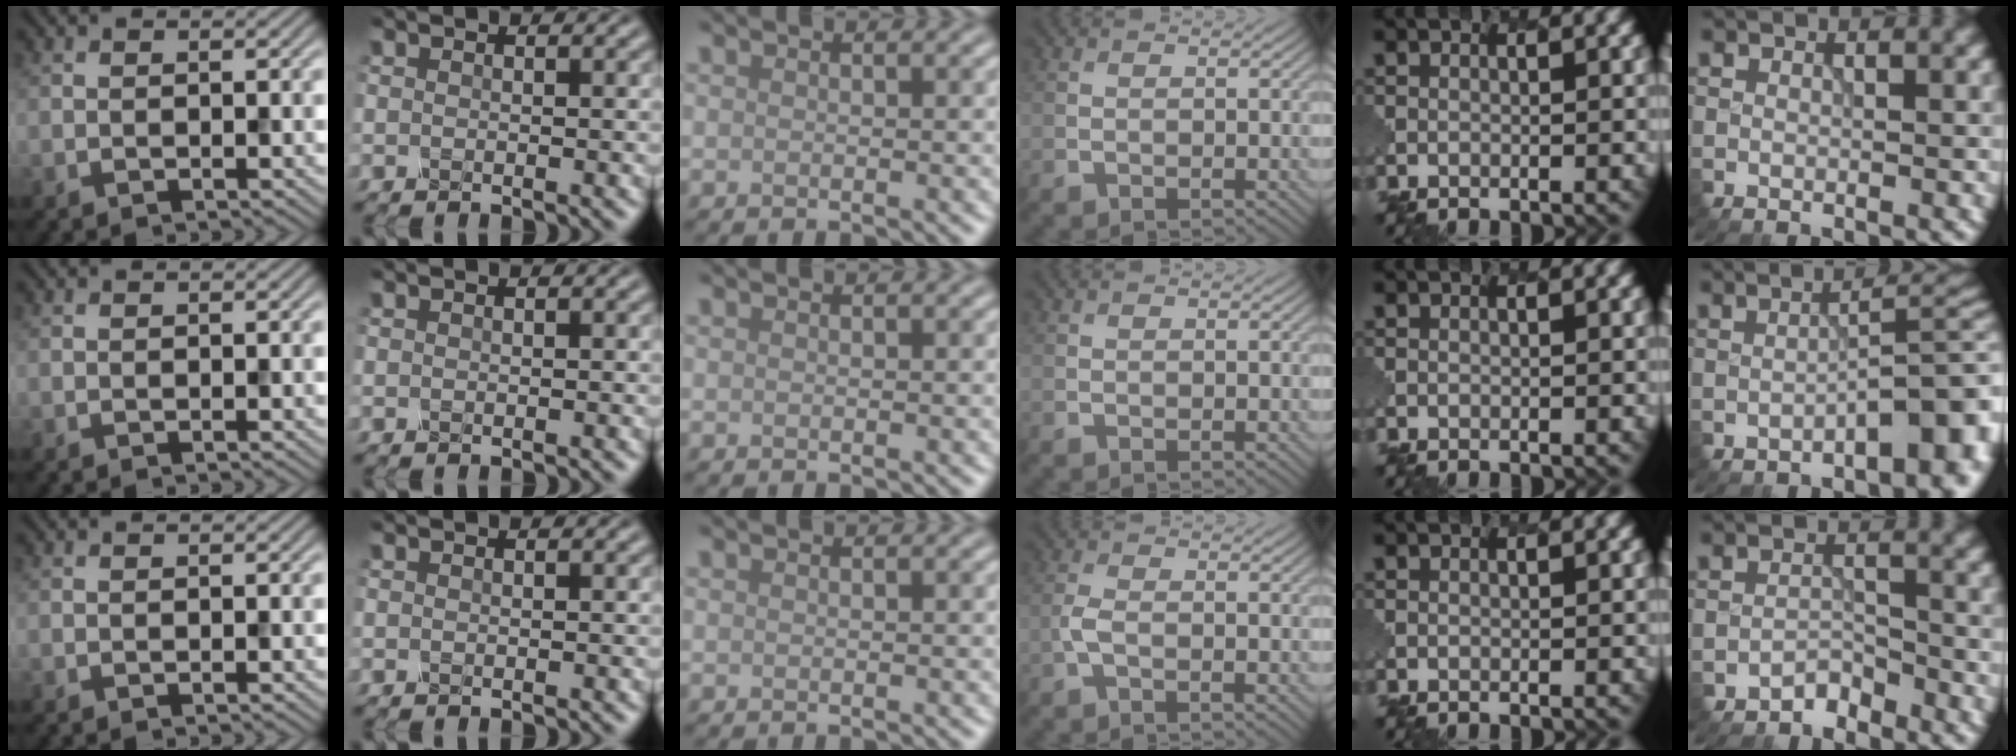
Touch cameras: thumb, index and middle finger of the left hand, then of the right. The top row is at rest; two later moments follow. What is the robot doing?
{"motion": "dispense", "object": "dispenser bottle"}